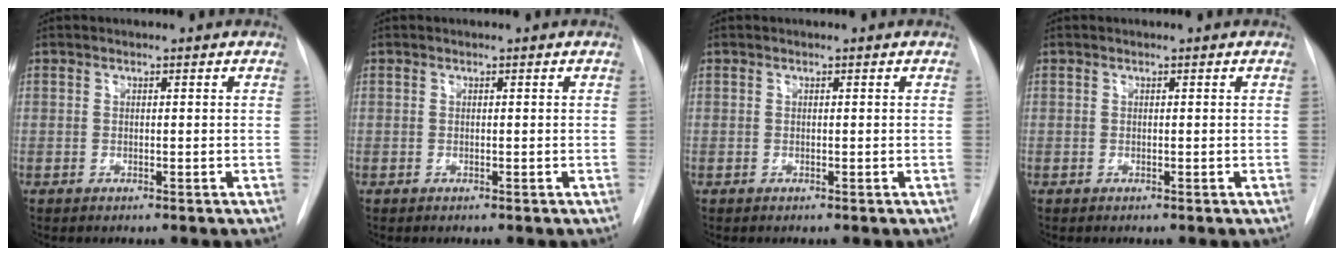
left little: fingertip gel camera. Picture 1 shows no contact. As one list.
[{"total": 0.0}, {"total": 0.0}, {"total": 0.0}]